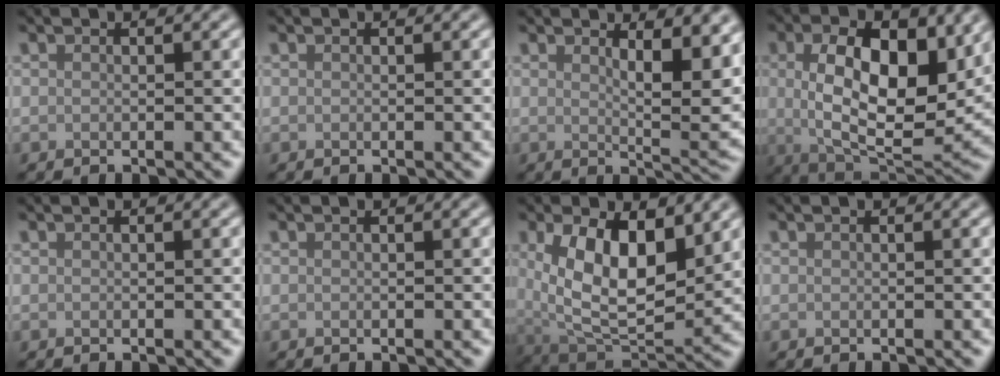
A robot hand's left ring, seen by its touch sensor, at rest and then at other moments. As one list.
[{"total": 0.0}, {"total": 7.0, "force": [2.4, 2.3, 6.2], "torque": [-0.080, -0.011, 0.044]}, {"total": 11.3, "force": [2.2, 5.5, 9.6], "torque": [-0.151, -0.004, 0.034]}, {"total": 0.0}, {"total": 0.0}, {"total": 9.8, "force": [2.4, 4.9, 8.1], "torque": [-0.148, -0.016, 0.041]}, {"total": 0.0}]